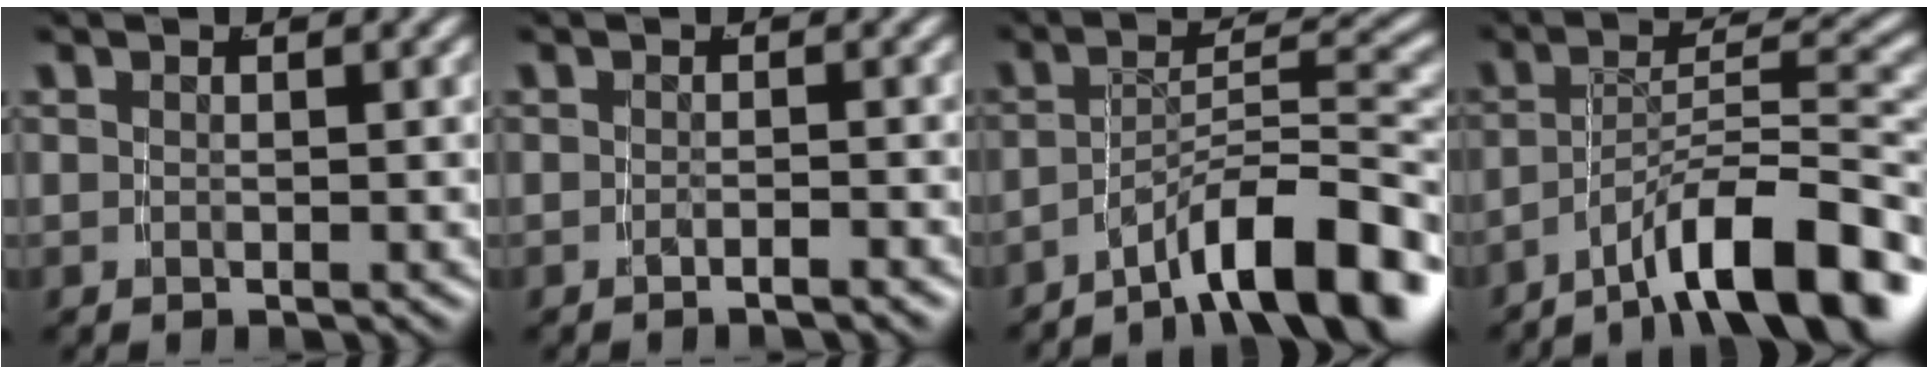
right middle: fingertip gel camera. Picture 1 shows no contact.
{"total": 1.3, "force": [-1.1, -0.5, 0.3], "torque": [-0.003, 0.004, -0.022]}
{"total": 8.7, "force": [-5.7, 2.3, 6.1], "torque": [-0.087, -0.005, -0.081]}
{"total": 8.7, "force": [-5.7, 2.1, 6.2], "torque": [-0.085, 0.000, -0.082]}